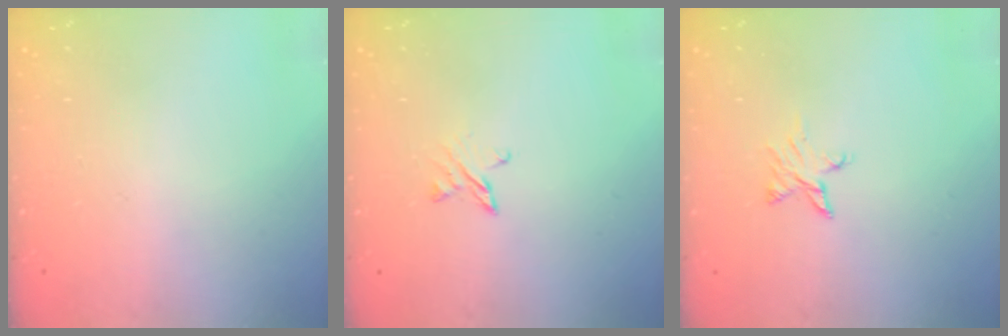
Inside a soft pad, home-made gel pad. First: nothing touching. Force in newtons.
{"total": 3.4, "press": 3.4, "slide": 0.4}
{"total": 3.6, "press": 3.6, "slide": 0.3}